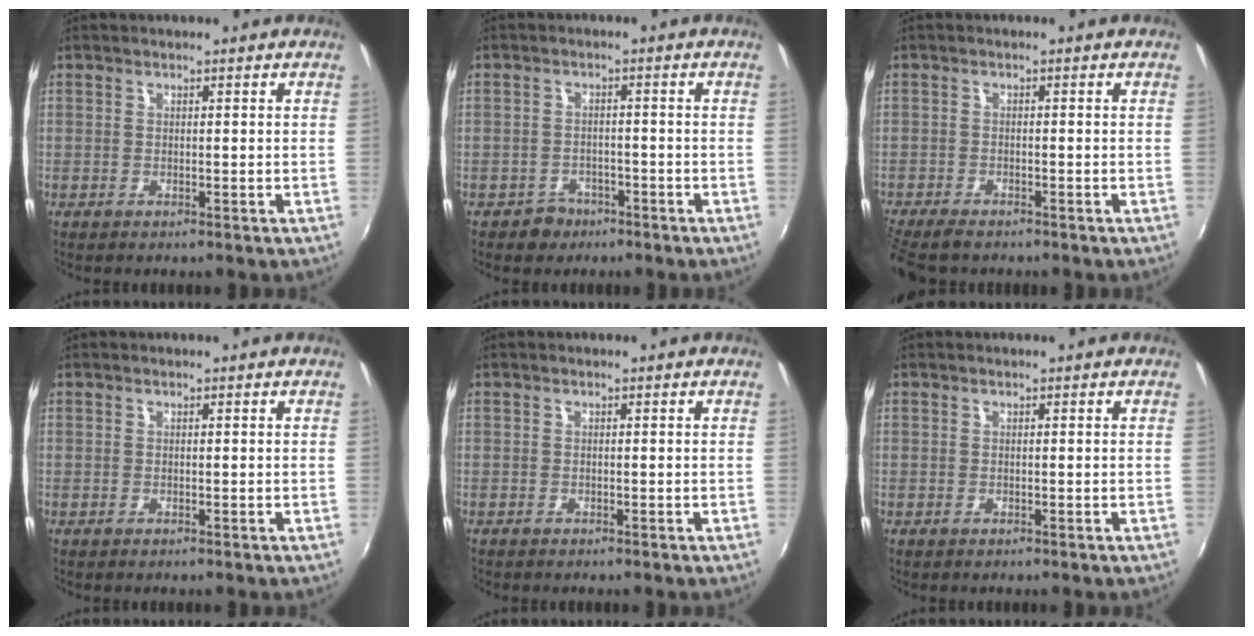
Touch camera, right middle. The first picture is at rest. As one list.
[{"total": 3.9, "force": [-2.6, 2.9, 0.3], "torque": [-0.019, 0.006, -0.038]}, {"total": 6.4, "force": [-5.5, 1.6, 2.9], "torque": [-0.078, -0.034, -0.102]}, {"total": 0.0}, {"total": 0.0}, {"total": 0.0}]